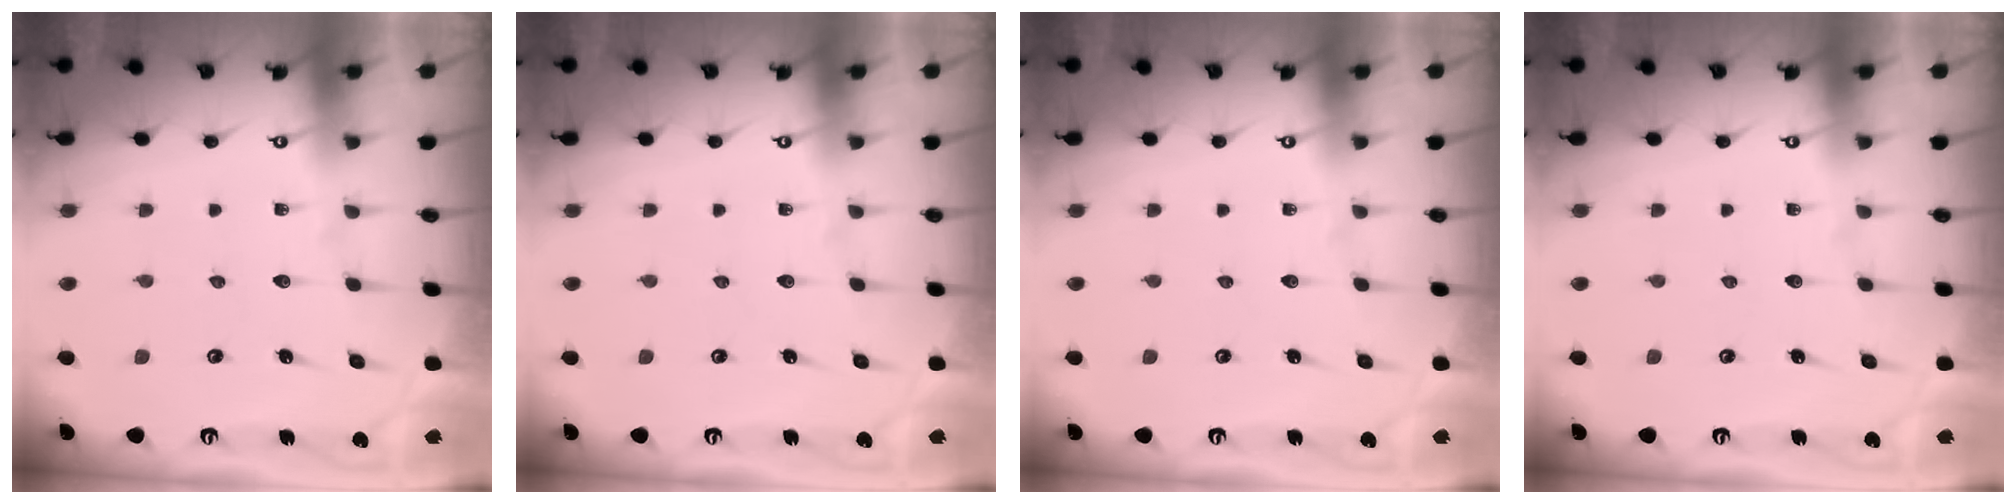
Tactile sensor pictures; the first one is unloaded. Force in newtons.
{"total": 0.0}
{"total": 0.0}
{"total": 0.0}